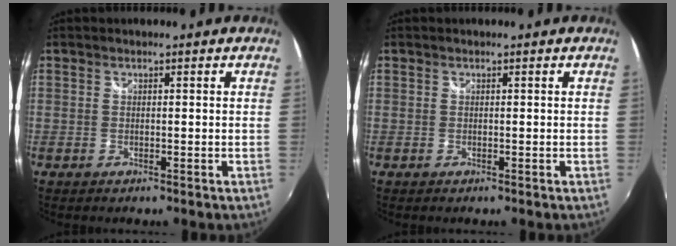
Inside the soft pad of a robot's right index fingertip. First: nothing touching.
{"total": 0.0}